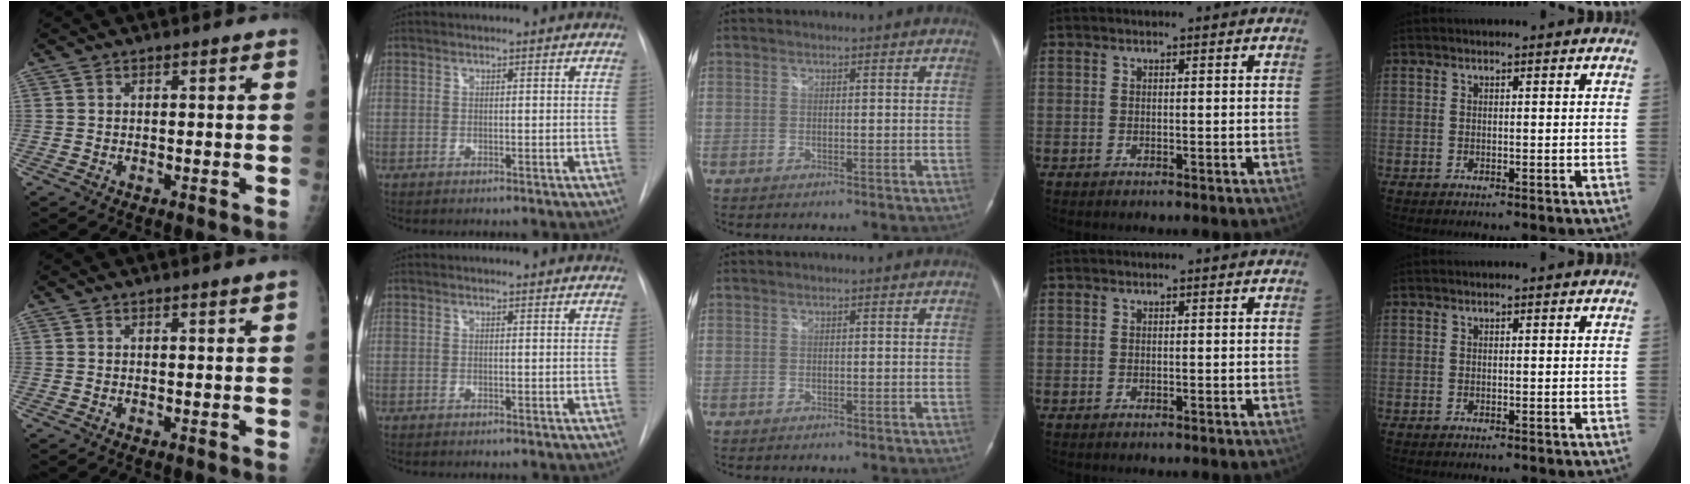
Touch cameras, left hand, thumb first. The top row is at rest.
{"thumb": {"total": 1.1, "force": [0.7, -0.2, 0.8], "torque": [-0.015, -0.004, 0.011]}, "index": {"total": 3.5, "force": [3.4, 0.6, 0.8], "torque": [-0.012, 0.008, 0.028]}}